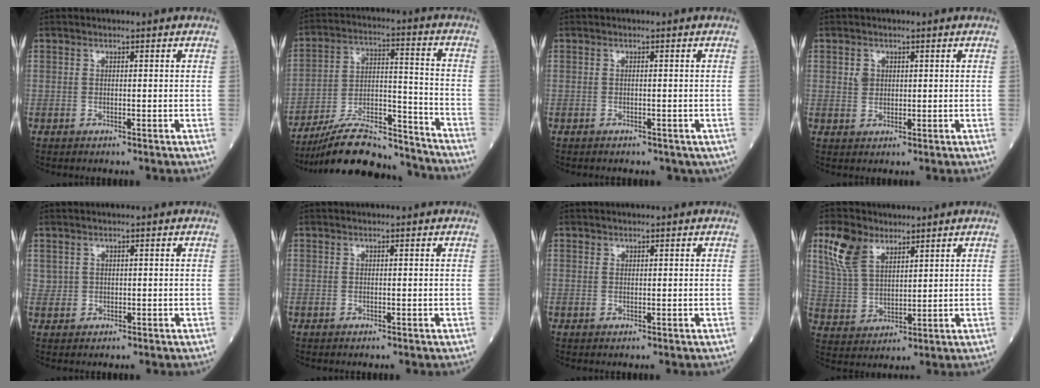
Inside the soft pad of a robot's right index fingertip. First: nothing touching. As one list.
[{"total": 17.3, "force": [-16.1, 2.7, 5.9], "torque": [-0.112, 0.023, -0.270]}, {"total": 2.9, "force": [-1.9, 1.6, 1.5], "torque": [-0.017, -0.004, -0.016]}, {"total": 2.0, "force": [0.7, 1.7, 0.8], "torque": [-0.014, -0.001, 0.013]}, {"total": 1.4, "force": [0.7, 1.2, 0.1], "torque": [0.011, 0.004, 0.008]}, {"total": 0.0}, {"total": 0.5, "force": [0.4, 0.4, 0.1], "torque": [0.001, -0.001, 0.004]}, {"total": 8.4, "force": [5.3, 4.2, 5.0], "torque": [-0.120, 0.016, 0.112]}]